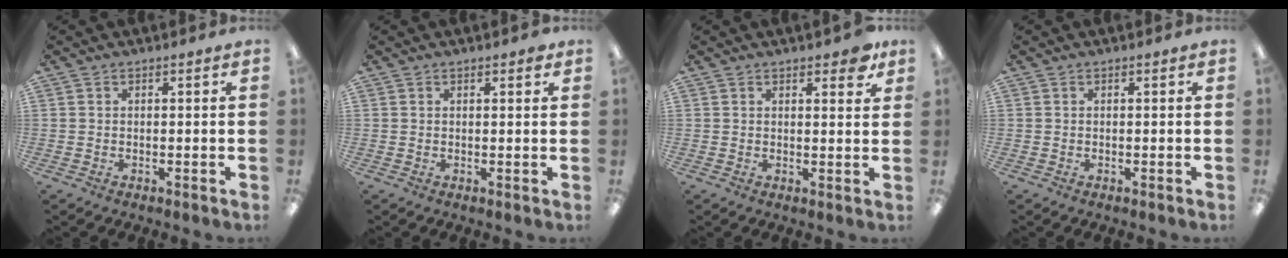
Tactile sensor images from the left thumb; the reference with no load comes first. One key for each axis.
{"total": 1.3, "fx": 1.0, "fy": 0.3, "fz": 0.7, "tx": -0.008, "ty": -0.003, "tz": 0.016}
{"total": 4.0, "fx": 3.0, "fy": 1.3, "fz": 2.3, "tx": -0.027, "ty": -0.010, "tz": 0.048}
{"total": 0.0}